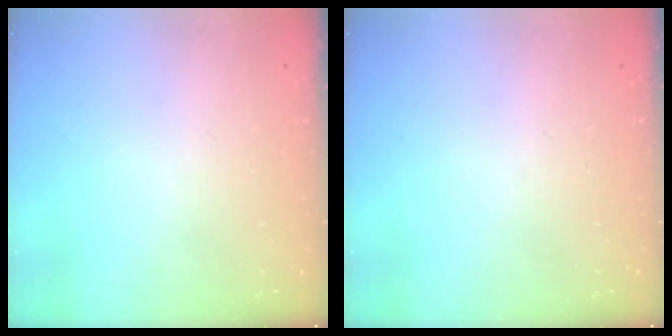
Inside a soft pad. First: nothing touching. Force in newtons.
{"total": 0.0}